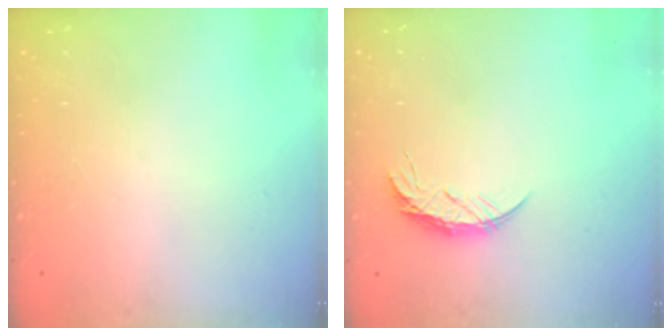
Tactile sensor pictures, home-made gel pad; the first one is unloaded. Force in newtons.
{"total": 5.5, "press": 5.4, "slide": 0.8}